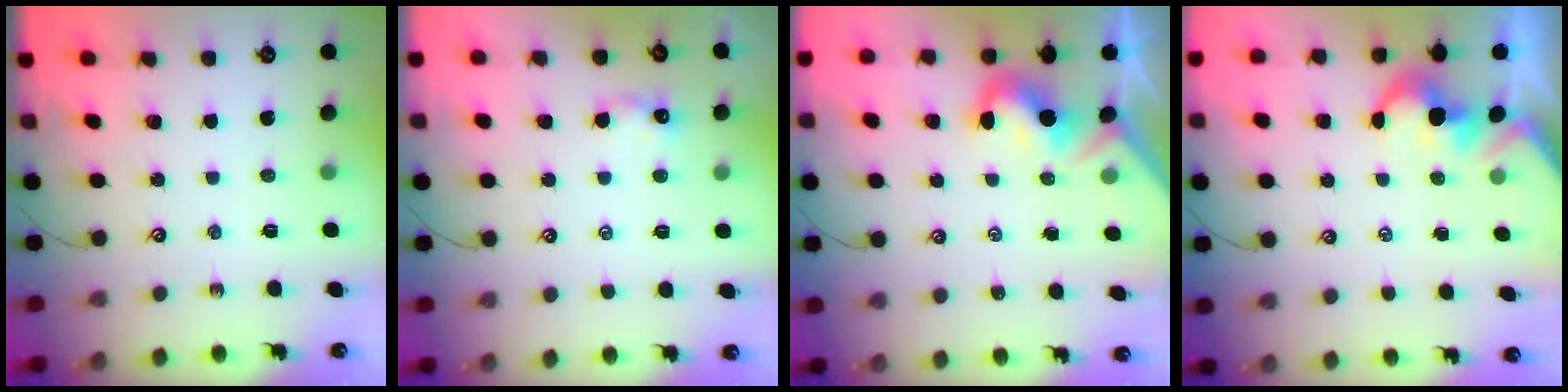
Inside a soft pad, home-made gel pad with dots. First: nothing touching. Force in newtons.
{"total": 0.7, "press": 0.5, "slide": 0.5}
{"total": 5.5, "press": 5.4, "slide": 0.9}
{"total": 0.9, "press": 0.6, "slide": 0.7}